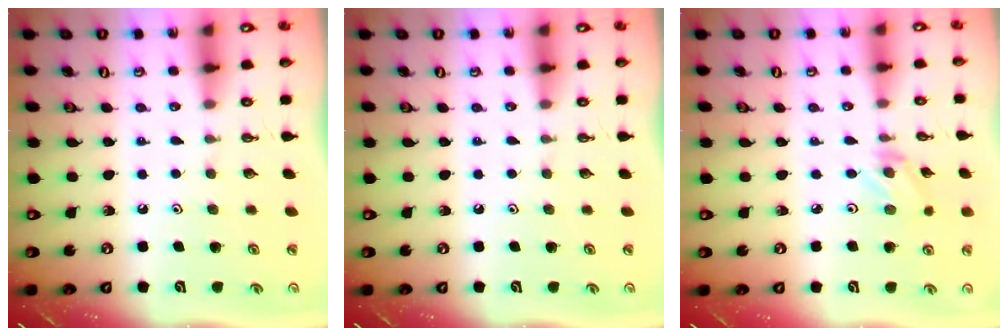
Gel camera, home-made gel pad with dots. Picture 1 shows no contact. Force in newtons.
{"total": 0.0}
{"total": 2.0, "press": 1.9, "slide": 0.3}